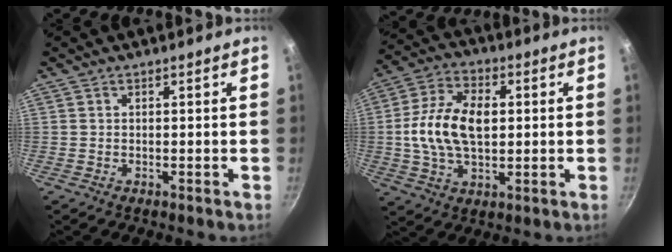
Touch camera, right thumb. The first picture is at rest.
{"total": 14.0, "force": [0.8, 8.6, 11.0], "torque": [-0.192, 0.016, 0.005]}